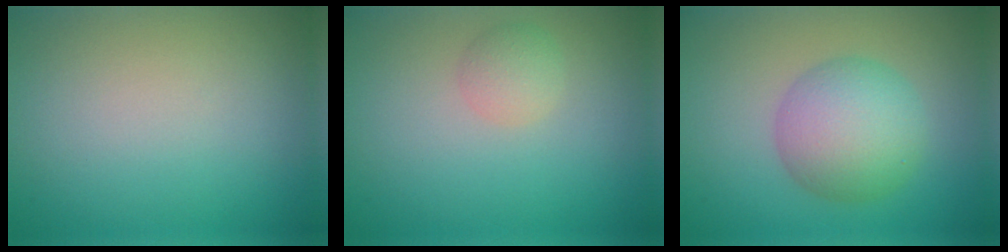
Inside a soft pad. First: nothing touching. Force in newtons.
{"total": 1.7, "press": 1.7, "slide": 0.1}
{"total": 6.0, "press": 6.0, "slide": 0.1}